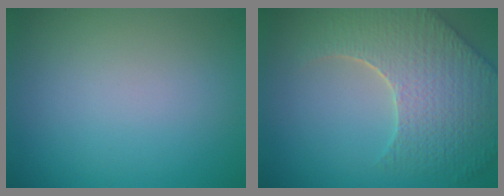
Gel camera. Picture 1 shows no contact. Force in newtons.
{"total": 8.2, "press": 5.9, "slide": 5.6}